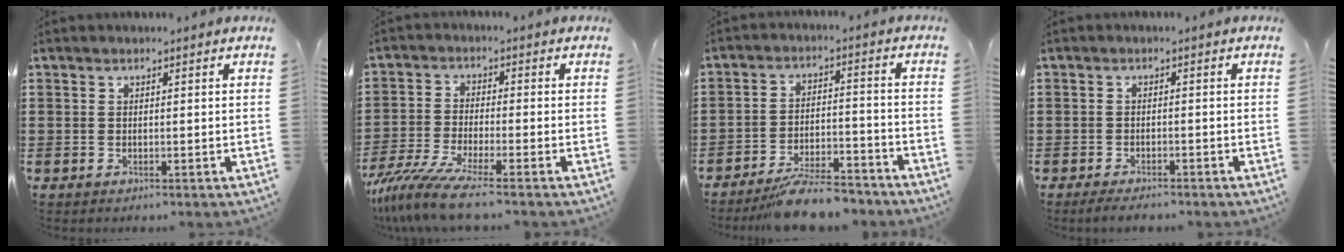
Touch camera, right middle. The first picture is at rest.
{"total": 6.9, "force": [-5.3, -0.1, 4.4], "torque": [-0.105, -0.022, -0.106]}
{"total": 7.4, "force": [-6.7, 1.0, 3.0], "torque": [-0.049, 0.013, -0.125]}
{"total": 1.3, "force": [-1.2, 0.0, 0.4], "torque": [-0.008, -0.001, -0.023]}